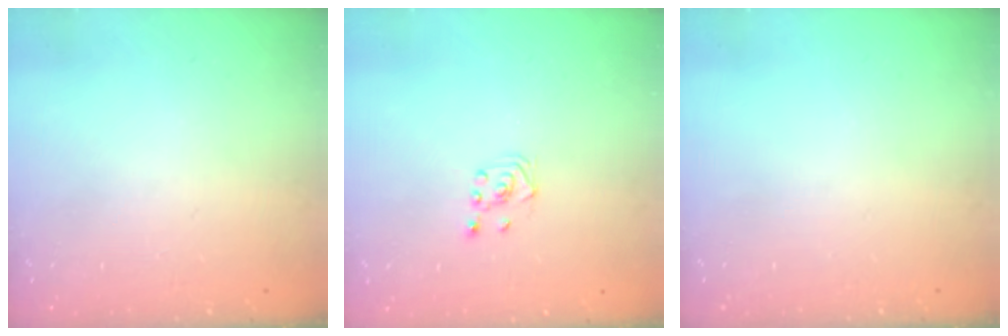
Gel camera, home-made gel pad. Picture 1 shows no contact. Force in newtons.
{"total": 2.3, "press": 2.2, "slide": 0.7}
{"total": 0.0}